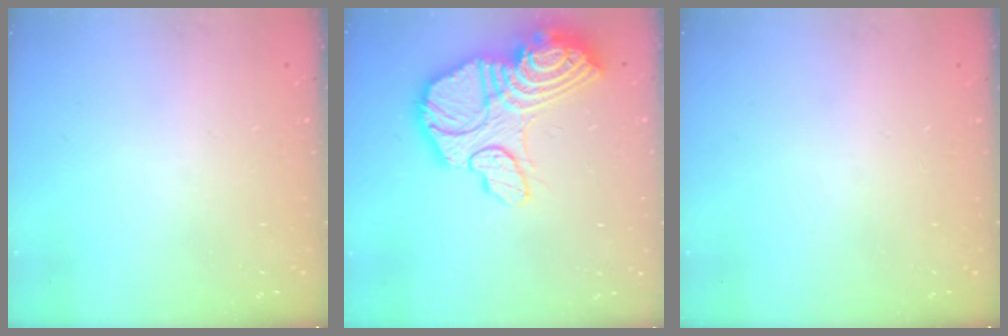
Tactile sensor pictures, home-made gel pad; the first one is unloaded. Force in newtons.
{"total": 27.3, "press": 27.1, "slide": 2.8}
{"total": 0.0}